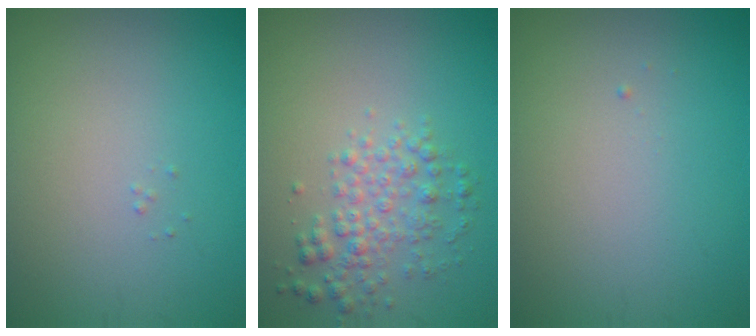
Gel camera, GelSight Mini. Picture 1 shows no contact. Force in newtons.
{"total": 3.0, "press": 3.0, "slide": 0.0}
{"total": 0.0}